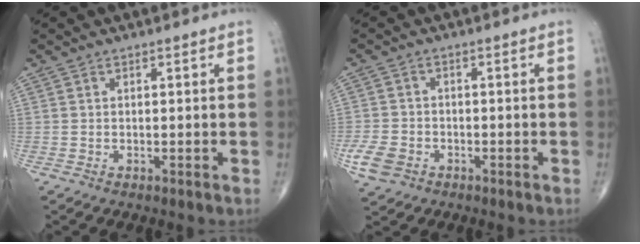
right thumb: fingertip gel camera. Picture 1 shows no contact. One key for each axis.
{"total": 5.3, "fx": -2.4, "fy": 3.9, "fz": 2.5, "tx": -0.054, "ty": 0.010, "tz": -0.042}